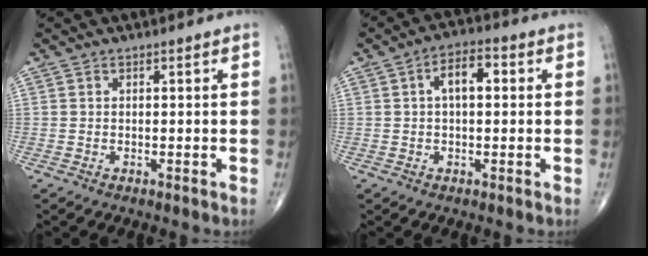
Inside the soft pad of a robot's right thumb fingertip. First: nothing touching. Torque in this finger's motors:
{"motor_torque": [0.63, 2.02, 0.63, 0.05, 0.03]}